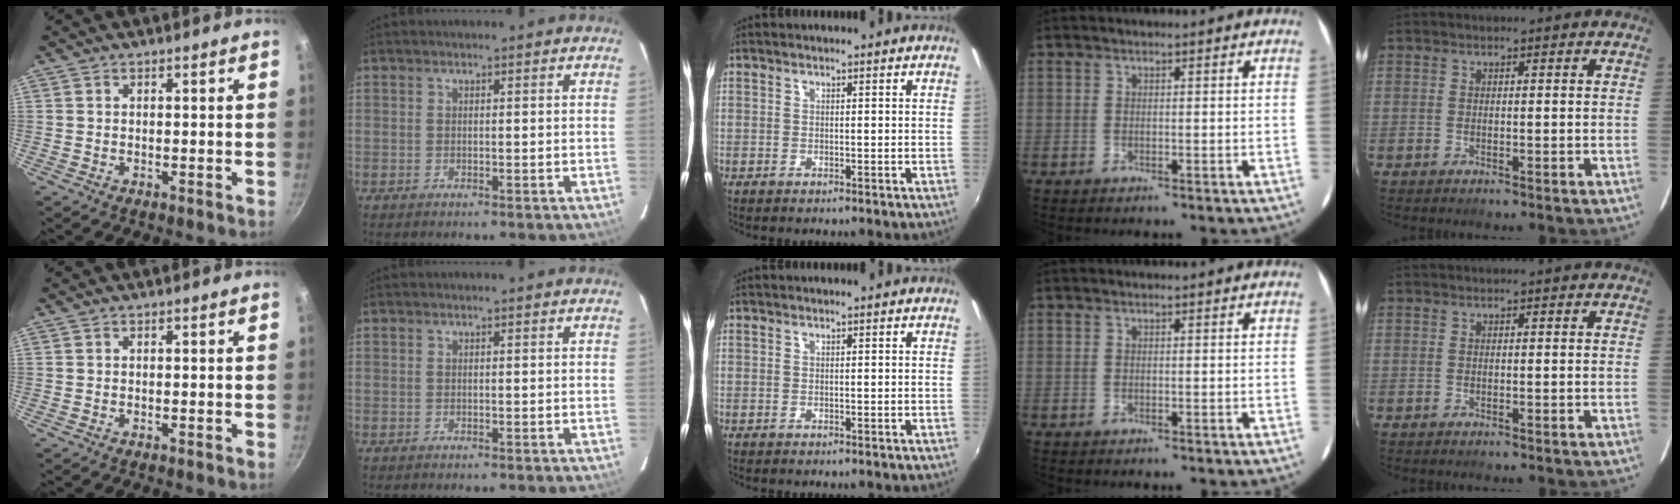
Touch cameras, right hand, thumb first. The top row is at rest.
{}